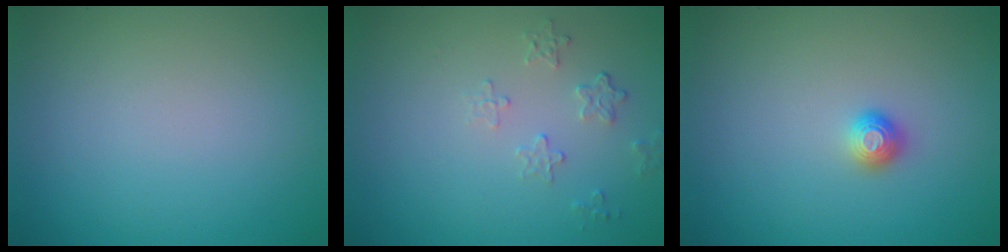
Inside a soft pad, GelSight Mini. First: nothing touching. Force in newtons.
{"total": 1.6, "press": 0.9, "slide": 1.4}
{"total": 1.1, "press": 1.0, "slide": 0.2}